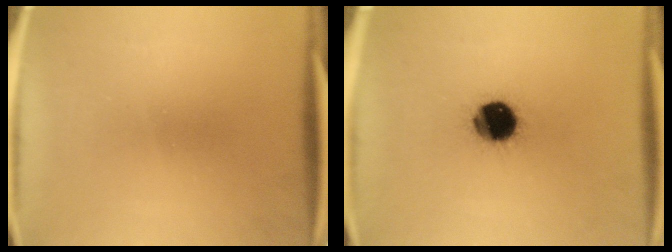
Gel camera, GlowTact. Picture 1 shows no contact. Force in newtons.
{"total": 13.5}